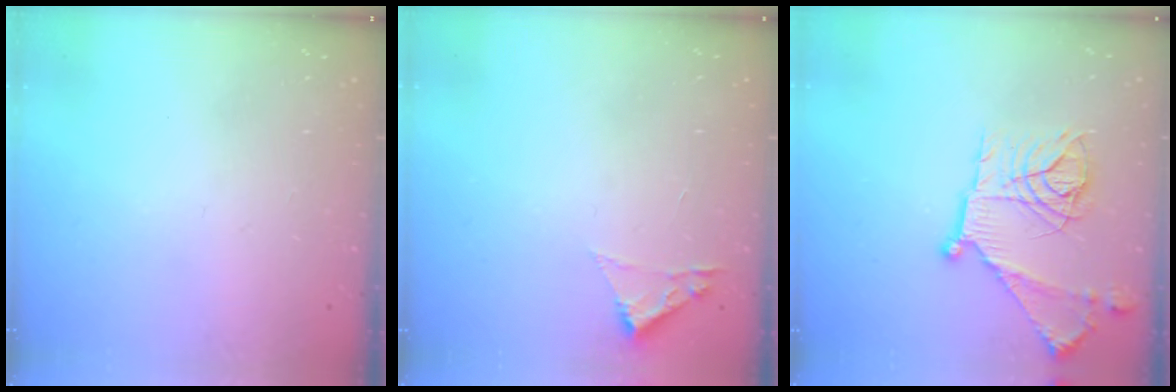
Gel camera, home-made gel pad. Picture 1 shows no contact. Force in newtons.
{"total": 1.8, "press": 1.8, "slide": 0.2}
{"total": 18.7, "press": 18.6, "slide": 1.5}